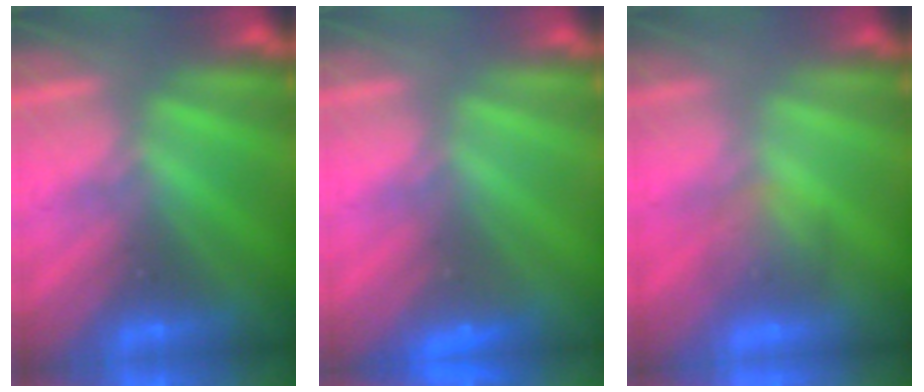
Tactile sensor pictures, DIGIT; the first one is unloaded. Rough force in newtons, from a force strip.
{"total": 2.3}
{"total": 7.0}